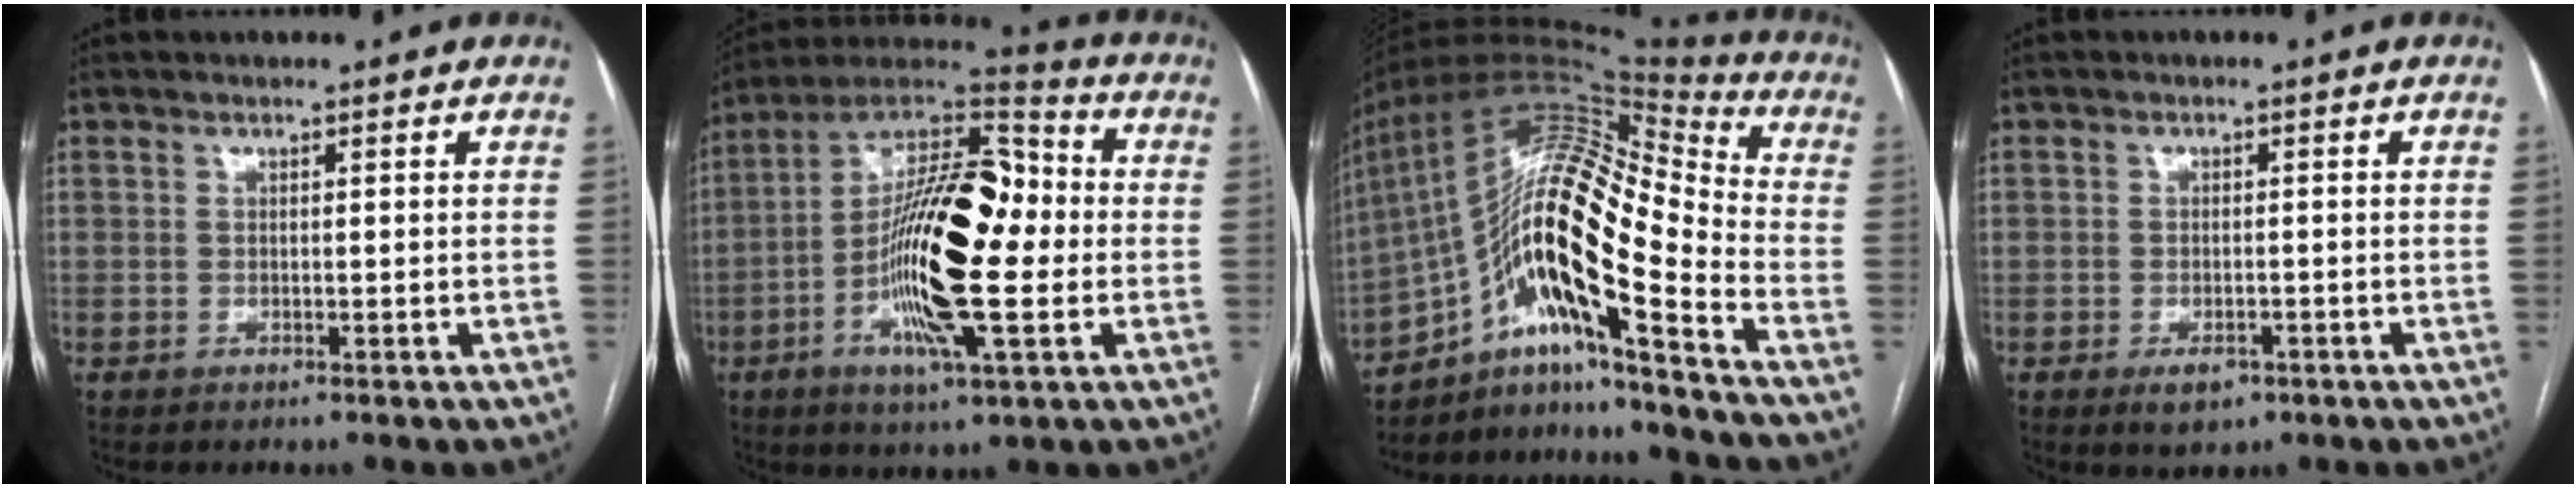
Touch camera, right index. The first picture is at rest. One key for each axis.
{"total": 20.7, "fx": -2.0, "fy": 5.2, "fz": 20.0, "tx": -0.363, "ty": 0.019, "tz": -0.039}
{"total": 20.9, "fx": -9.8, "fy": 3.5, "fz": 18.1, "tx": -0.336, "ty": 0.023, "tz": -0.168}
{"total": 3.4, "fx": -1.9, "fy": 2.1, "fz": 1.9, "tx": -0.028, "ty": -0.001, "tz": -0.020}